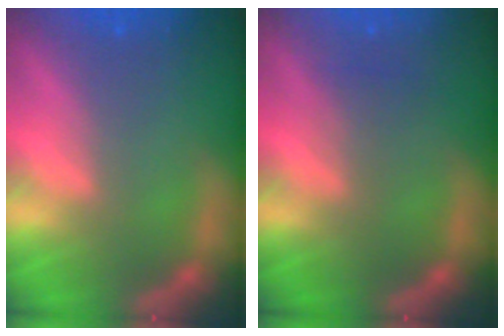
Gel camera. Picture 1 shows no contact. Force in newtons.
{"total": 1.5}